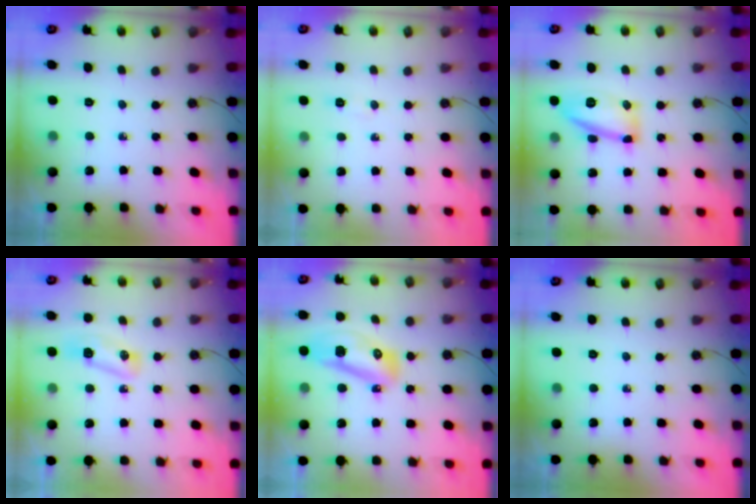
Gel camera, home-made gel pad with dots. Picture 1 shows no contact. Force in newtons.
{"total": 4.0, "press": 3.5, "slide": 2.1}
{"total": 13.2, "press": 13.1, "slide": 1.3}
{"total": 6.7, "press": 6.6, "slide": 0.8}
{"total": 12.2, "press": 12.1, "slide": 1.5}
{"total": 0.0}